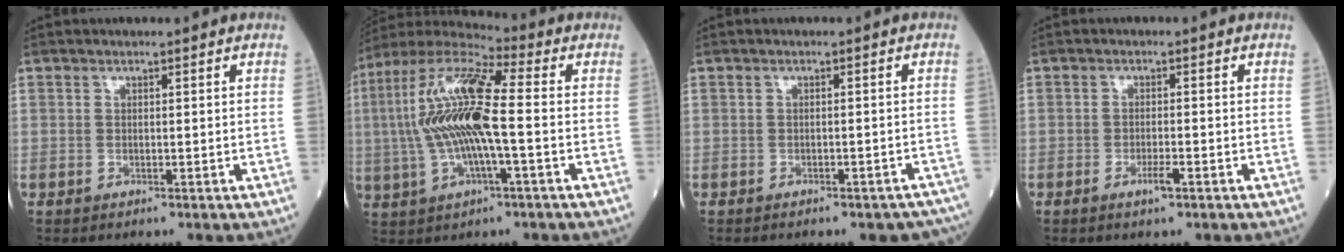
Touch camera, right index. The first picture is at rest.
{"total": 16.1, "force": [-0.3, 2.9, 15.8], "torque": [-0.331, 0.013, -0.013]}
{"total": 9.1, "force": [-8.0, 2.9, 3.0], "torque": [-0.028, 0.005, -0.079]}
{"total": 2.2, "force": [-1.2, 0.2, 1.9], "torque": [-0.034, -0.002, -0.021]}